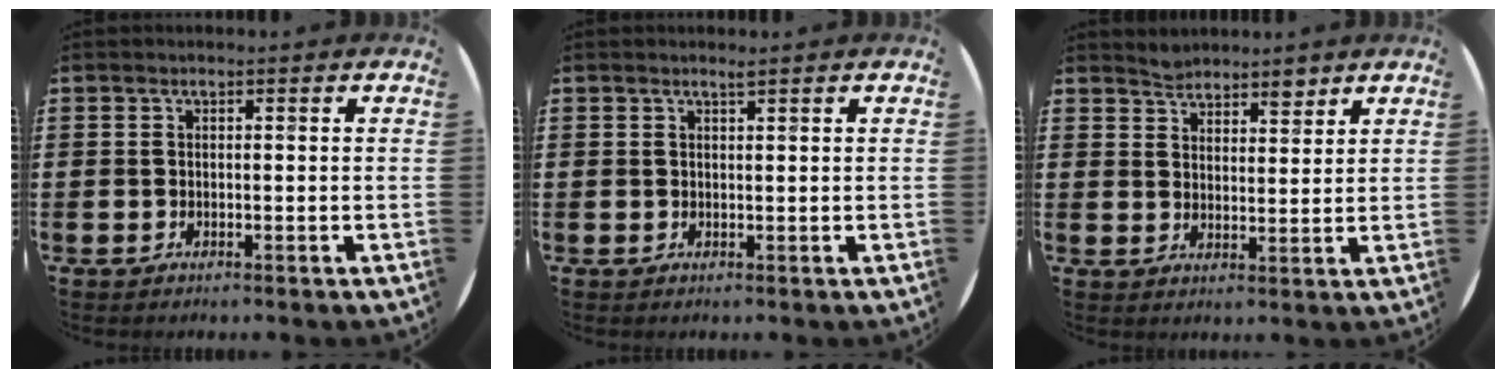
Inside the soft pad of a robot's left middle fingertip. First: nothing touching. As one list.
[{"total": 0.9, "force": [0.8, -0.1, 0.3], "torque": [-0.003, -0.001, 0.015]}, {"total": 3.8, "force": [3.6, 1.2, 0.3], "torque": [-0.005, -0.011, 0.065]}]